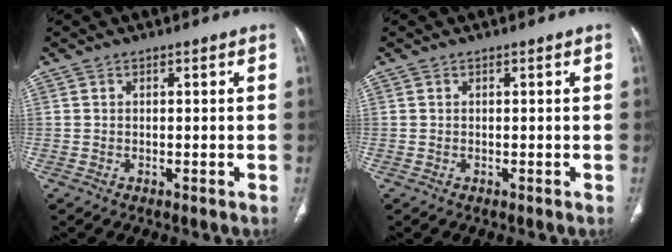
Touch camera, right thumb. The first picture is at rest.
{"total": 0.0}